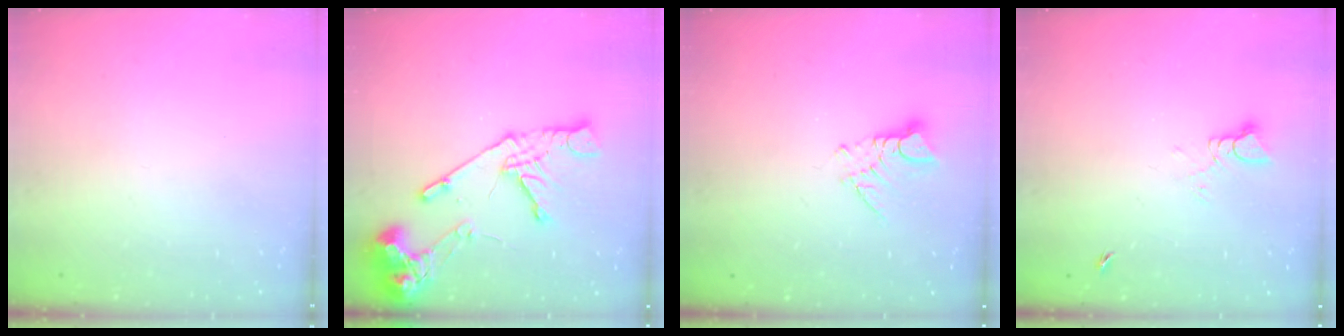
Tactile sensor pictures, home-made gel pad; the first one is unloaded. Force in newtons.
{"total": 14.8, "press": 14.7, "slide": 1.7}
{"total": 6.0, "press": 6.0, "slide": 0.5}
{"total": 3.7, "press": 3.7, "slide": 0.3}